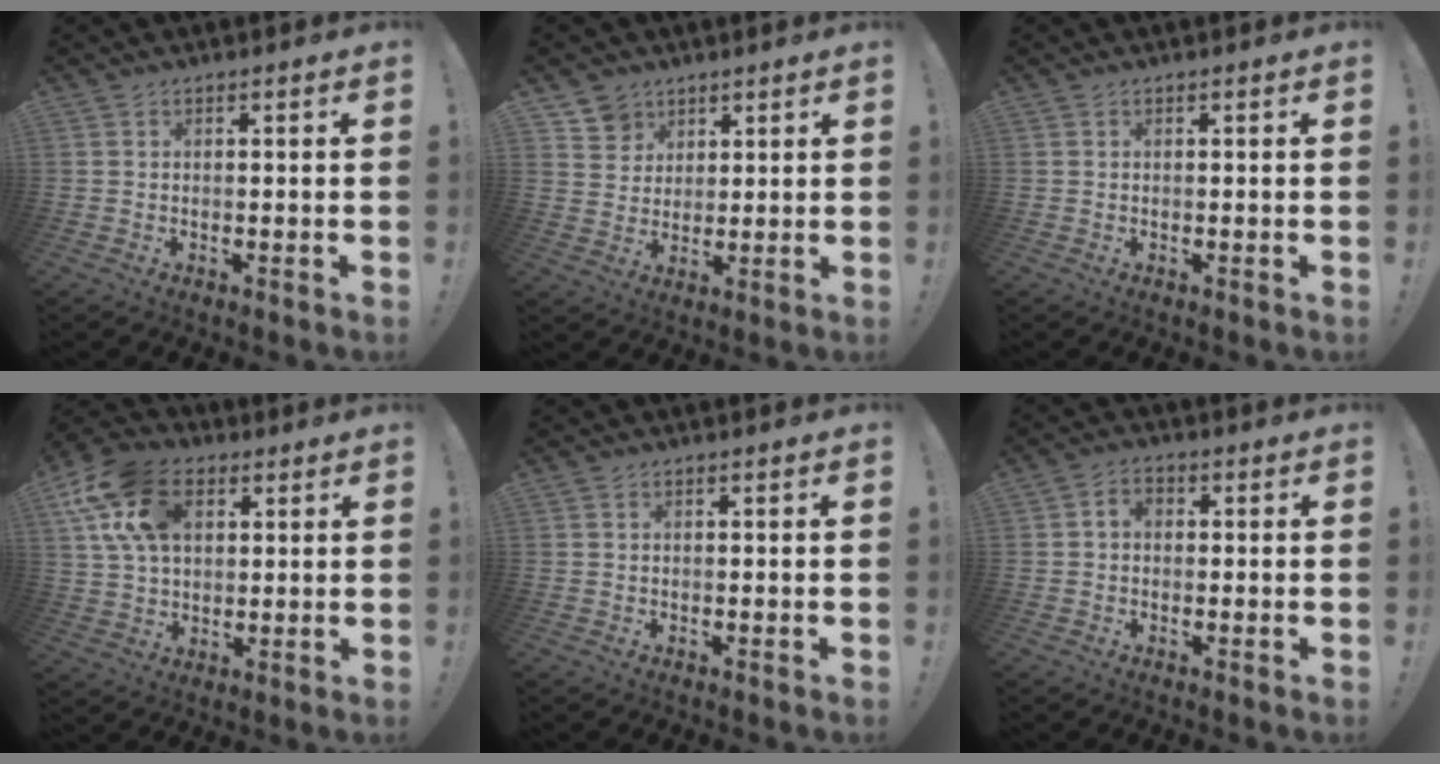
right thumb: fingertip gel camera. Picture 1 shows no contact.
{"total": 6.7, "force": [4.4, 5.1, 0.4], "torque": [-0.008, -0.030, 0.087]}
{"total": 0.0}
{"total": 18.0, "force": [6.9, 12.4, 11.1], "torque": [-0.198, -0.015, 0.132]}
{"total": 0.0}
{"total": 3.7, "force": [-0.2, 2.6, 2.6], "torque": [-0.045, 0.010, -0.004]}